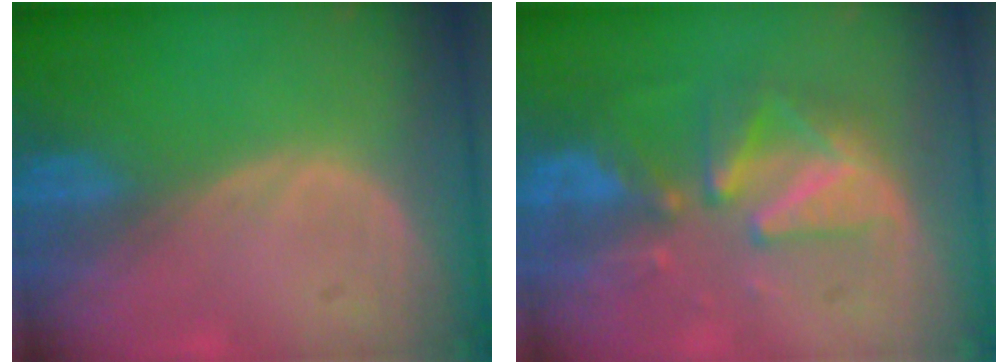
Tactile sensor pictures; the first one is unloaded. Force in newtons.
{"total": 9.2, "press": 8.5, "slide": 3.4}